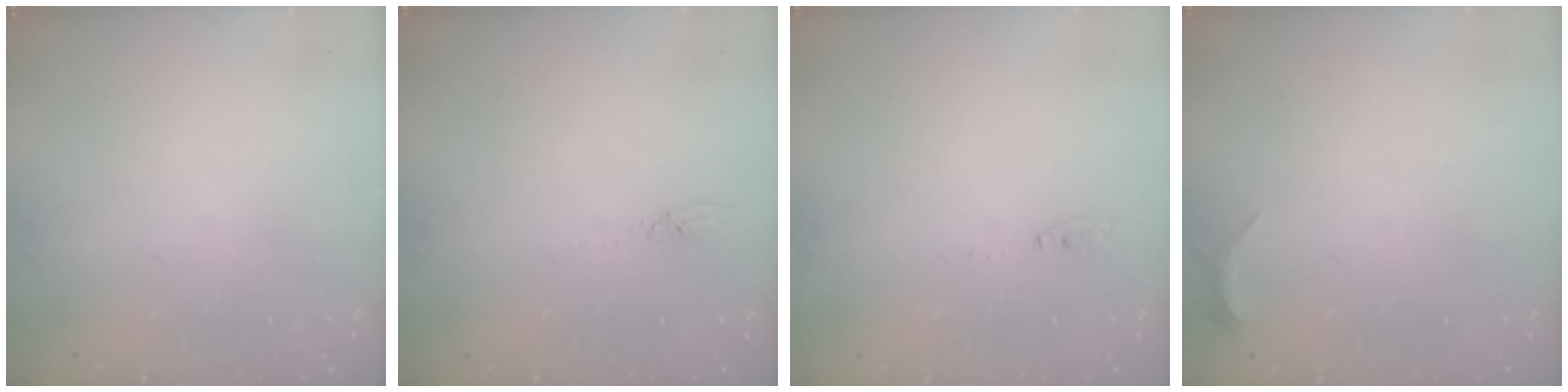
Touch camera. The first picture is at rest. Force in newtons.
{"total": 2.7, "press": 2.7, "slide": 0.2}
{"total": 4.6, "press": 4.6, "slide": 0.5}
{"total": 4.8, "press": 4.7, "slide": 0.9}